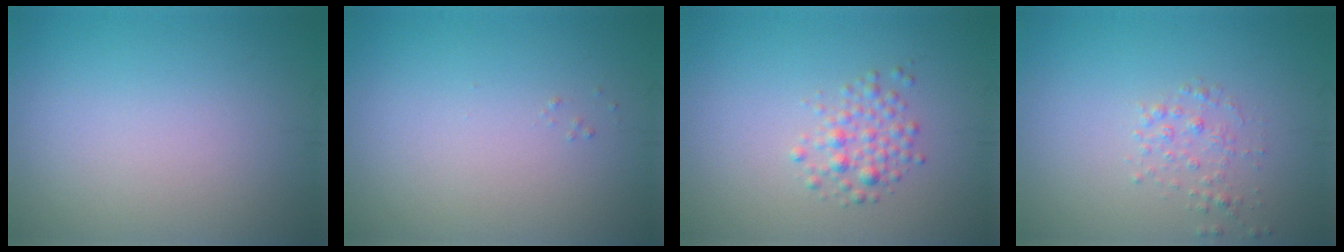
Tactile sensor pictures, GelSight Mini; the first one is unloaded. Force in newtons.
{"total": 0.0}
{"total": 2.1, "press": 2.1, "slide": 0.1}
{"total": 1.4, "press": 1.4, "slide": 0.0}